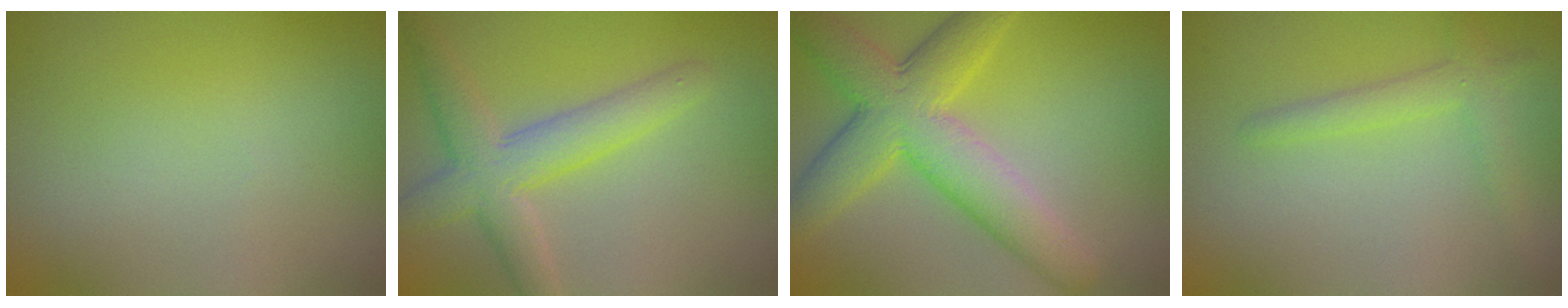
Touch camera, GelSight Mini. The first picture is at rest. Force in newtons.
{"total": 4.9, "press": 4.9, "slide": 0.2}
{"total": 7.9, "press": 7.9, "slide": 0.2}
{"total": 2.2, "press": 2.2, "slide": 0.1}